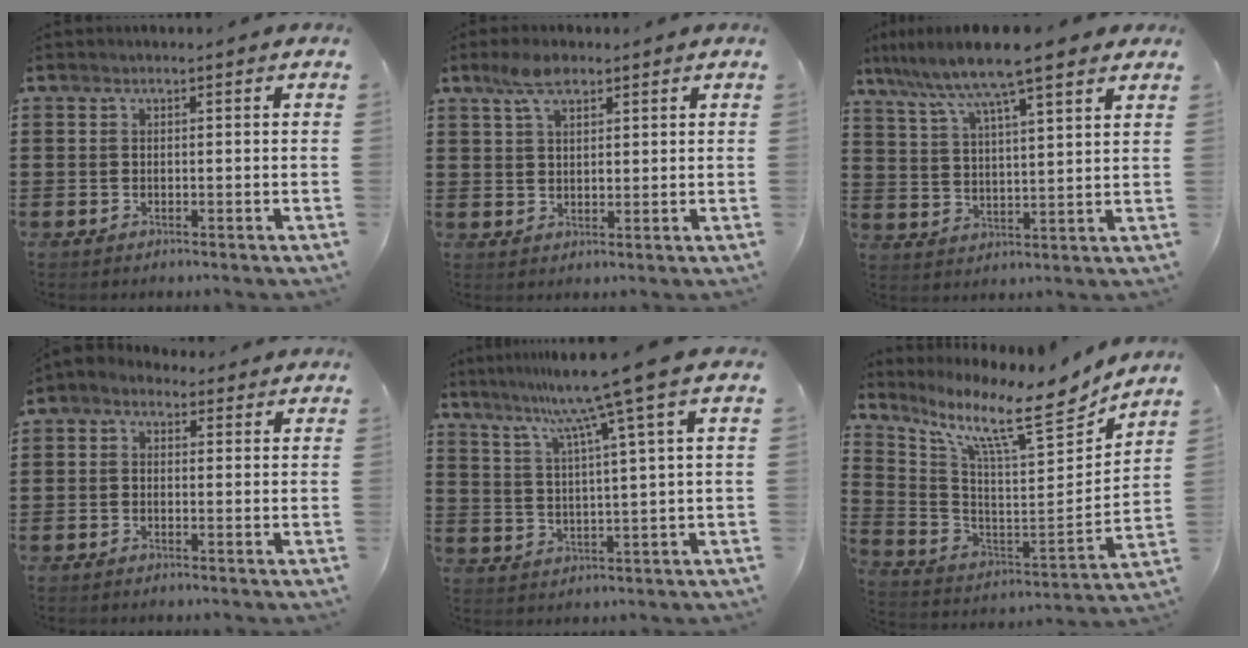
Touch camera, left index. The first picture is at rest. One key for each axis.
{"total": 5.2, "fx": 3.4, "fy": 2.5, "fz": 3.0, "tx": -0.061, "ty": 0.007, "tz": 0.061}
{"total": 8.6, "fx": 7.0, "fy": 0.3, "fz": 4.9, "tx": -0.120, "ty": -0.027, "tz": 0.118}
{"total": 1.2, "fx": -0.4, "fy": 0.9, "fz": 0.7, "tx": -0.015, "ty": 0.005, "tz": -0.010}
{"total": 9.6, "fx": 6.6, "fy": -2.1, "fz": 6.7, "tx": -0.149, "ty": -0.028, "tz": 0.103}
{"total": 11.8, "fx": 9.0, "fy": 1.2, "fz": 7.6, "tx": -0.166, "ty": -0.070, "tz": 0.141}